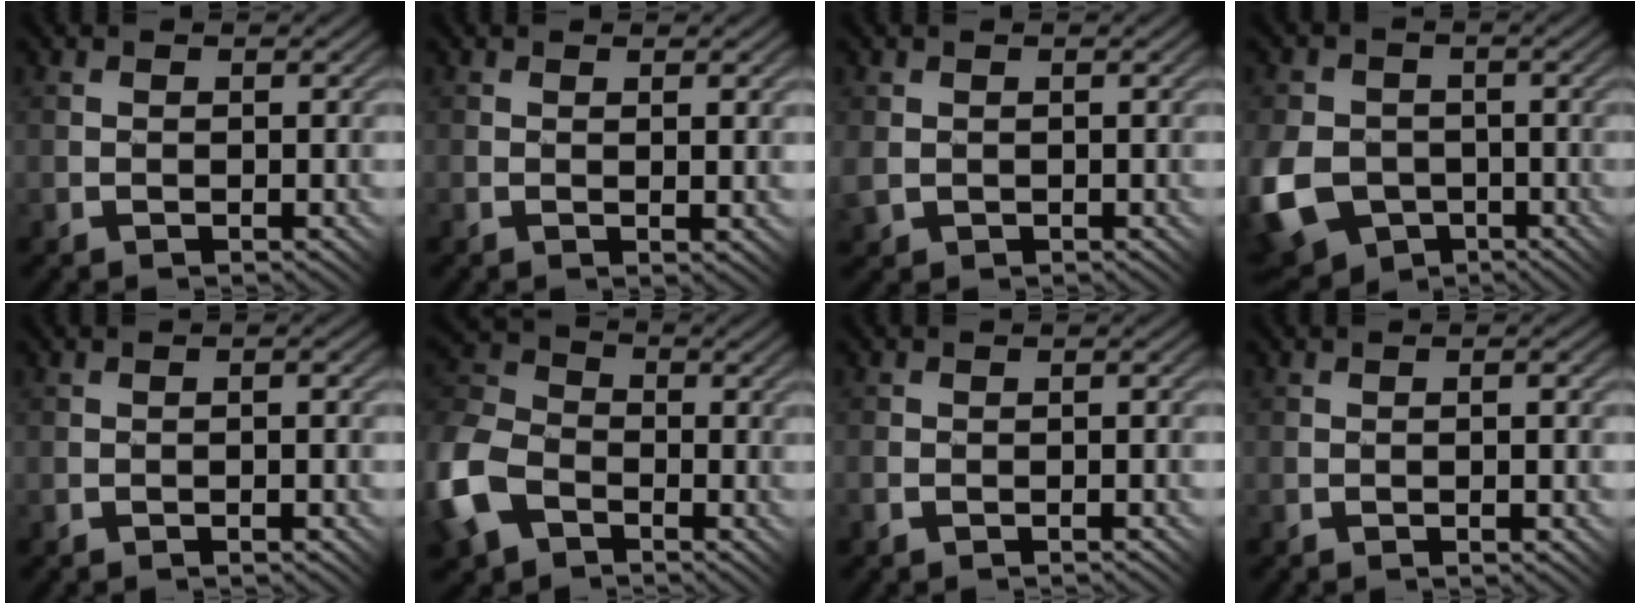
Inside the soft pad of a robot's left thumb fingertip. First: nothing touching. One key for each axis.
{"total": 2.1, "fx": 0.2, "fy": 0.1, "fz": 2.1, "tx": -0.031, "ty": 0.001, "tz": 0.010}
{"total": 2.4, "fx": -0.1, "fy": 2.0, "fz": 1.3, "tx": -0.040, "ty": -0.013, "tz": 0.002}
{"total": 10.0, "fx": -3.9, "fy": 7.7, "fz": 5.0, "tx": -0.149, "ty": -0.039, "tz": -0.076}
{"total": 2.2, "fx": -1.2, "fy": 0.5, "fz": 1.8, "tx": -0.023, "ty": 0.007, "tz": -0.017}
{"total": 11.5, "fx": -5.4, "fy": 8.0, "fz": 6.2, "tx": -0.184, "ty": -0.025, "tz": -0.124}
{"total": 2.0, "fx": -1.5, "fy": 0.9, "fz": 1.0, "tx": -0.016, "ty": 0.001, "tz": -0.030}
{"total": 3.6, "fx": -1.5, "fy": 0.8, "fz": 3.2, "tx": -0.039, "ty": 0.004, "tz": -0.015}